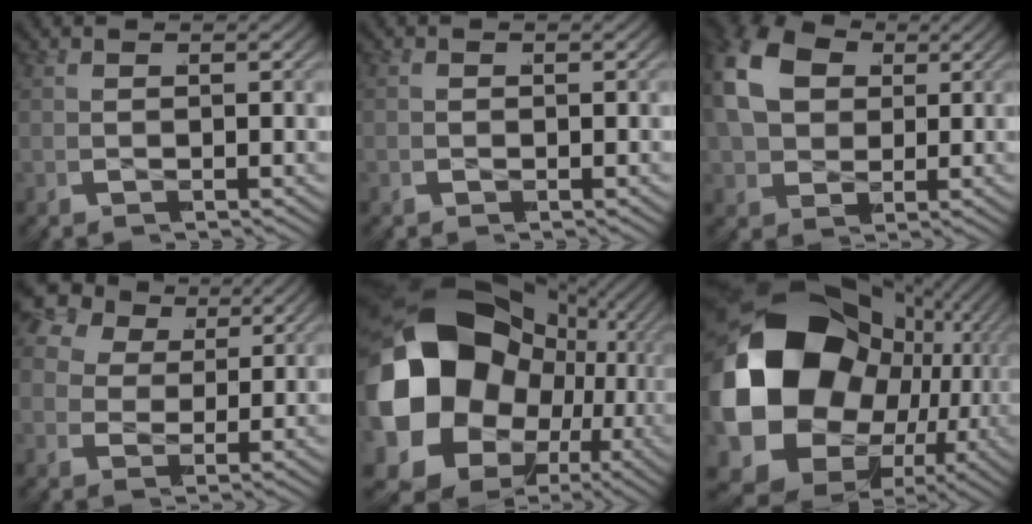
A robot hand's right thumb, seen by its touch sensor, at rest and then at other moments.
{"total": 0.6, "force": [-0.3, 0.5, 0.1], "torque": [-0.003, -0.002, -0.005]}
{"total": 10.9, "force": [2.9, 8.6, 6.2], "torque": [-0.147, -0.004, 0.046]}
{"total": 9.7, "force": [3.8, 7.4, 5.1], "torque": [-0.095, 0.017, 0.048]}
{"total": 28.7, "force": [-2.2, 21.6, 18.8], "torque": [-0.380, -0.044, -0.027]}
{"total": 27.8, "force": [-2.3, 20.0, 19.1], "torque": [-0.371, -0.055, -0.024]}